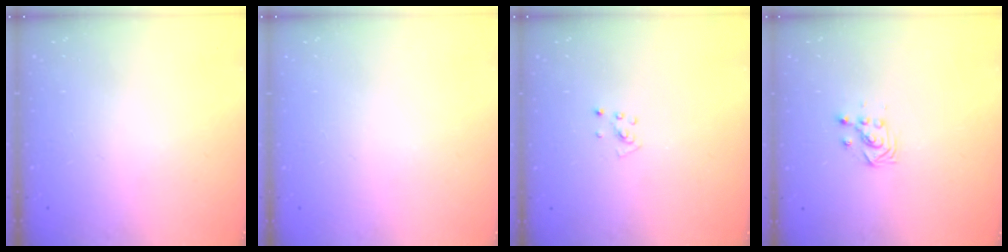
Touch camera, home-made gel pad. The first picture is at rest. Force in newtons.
{"total": 0.0}
{"total": 3.7, "press": 3.7, "slide": 0.4}
{"total": 2.7, "press": 2.7, "slide": 0.3}